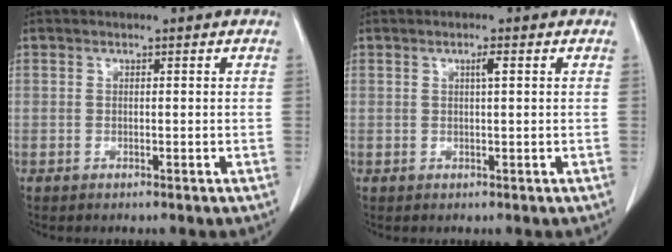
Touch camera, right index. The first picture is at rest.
{"total": 1.4, "force": [0.4, 0.0, 1.3], "torque": [-0.023, 0.002, 0.007]}